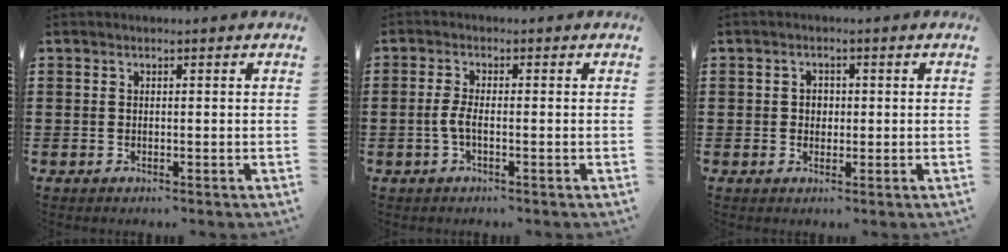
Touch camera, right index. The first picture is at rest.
{"total": 2.7, "force": [-0.8, 0.6, 2.5], "torque": [-0.068, -0.007, -0.023]}
{"total": 1.6, "force": [0.0, 1.4, 0.7], "torque": [-0.018, 0.007, -0.001]}